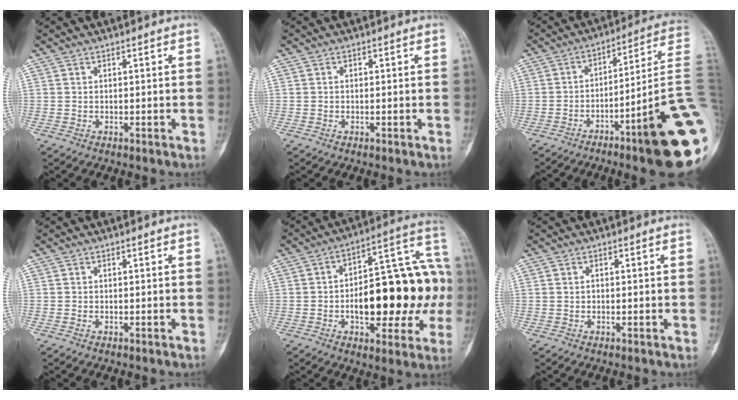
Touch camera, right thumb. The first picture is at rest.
{"total": 0.0}
{"total": 20.4, "force": [-6.5, 1.2, 19.3], "torque": [-0.199, 0.033, -0.095]}
{"total": 0.0}
{"total": 25.6, "force": [-3.0, 11.7, 22.6], "torque": [-0.301, 0.045, -0.037]}
{"total": 0.7, "force": [0.0, 0.5, 0.5], "torque": [-0.004, 0.003, -0.001]}